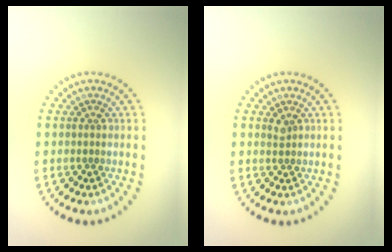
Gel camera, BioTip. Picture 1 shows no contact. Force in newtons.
{"total": 0.7, "press": 0.4, "slide": 0.6}